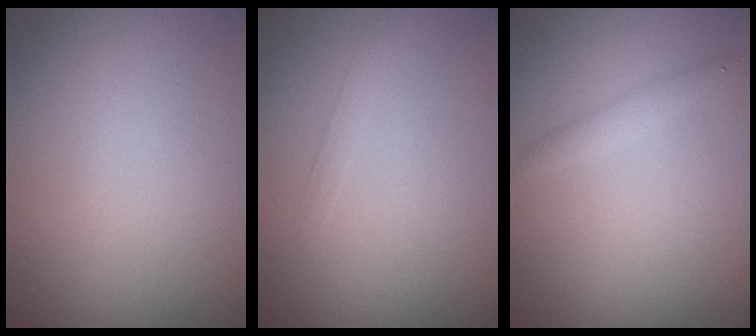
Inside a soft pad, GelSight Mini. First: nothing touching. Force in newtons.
{"total": 0.7, "press": 0.7, "slide": 0.1}
{"total": 1.2, "press": 1.2, "slide": 0.0}